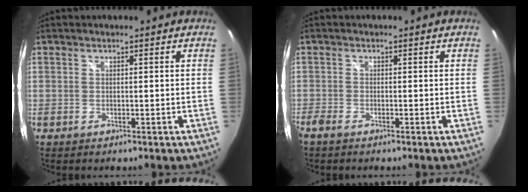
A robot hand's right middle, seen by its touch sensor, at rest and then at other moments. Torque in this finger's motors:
{"motor_torque": [1.05, -0.83, 0.21, 0.09]}